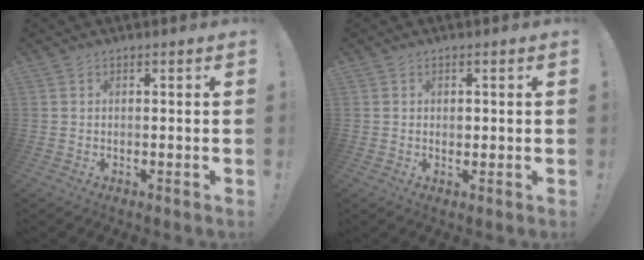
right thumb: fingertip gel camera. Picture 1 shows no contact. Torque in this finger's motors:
{"motor_torque": [-0.24, 0.14, -0.11, 0.05, 0.00]}